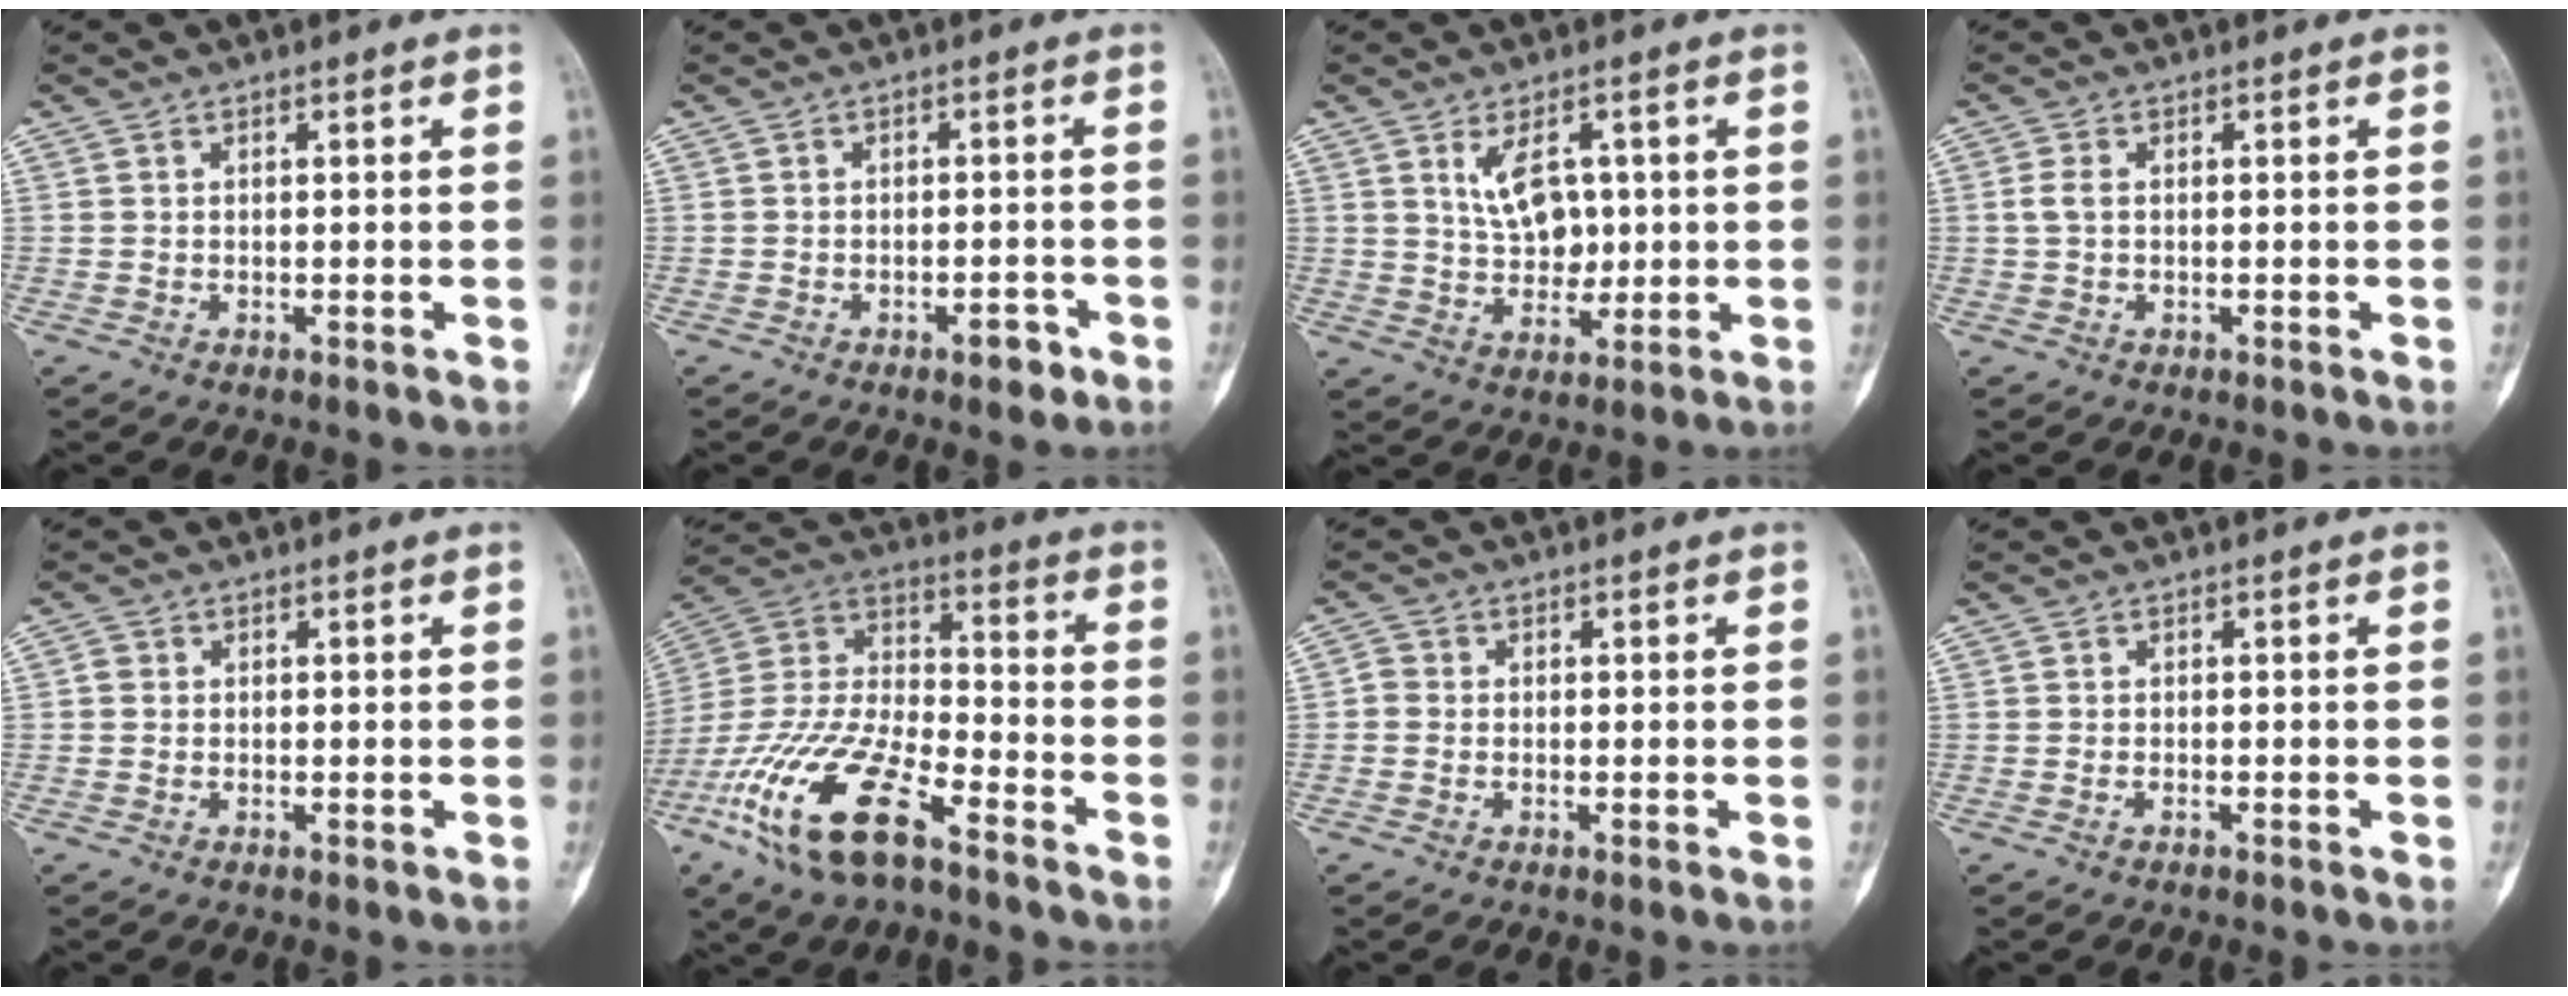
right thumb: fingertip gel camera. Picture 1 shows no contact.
{"total": 3.2, "force": [-1.9, 1.4, 2.2], "torque": [-0.020, 0.013, -0.024]}
{"total": 7.1, "force": [1.9, 4.4, 5.3], "torque": [-0.063, -0.012, 0.041]}
{"total": 2.1, "force": [0.2, 1.3, 1.7], "torque": [-0.043, 0.003, 0.003]}
{"total": 0.9, "force": [-0.2, 0.8, 0.4], "torque": [-0.001, 0.002, -0.007]}
{"total": 21.4, "force": [-12.1, 8.0, 15.6], "torque": [-0.336, 0.045, -0.234]}
{"total": 1.7, "force": [-0.6, 1.3, 0.8], "torque": [-0.008, 0.004, -0.020]}
{"total": 0.6, "force": [-0.4, 0.2, 0.3], "torque": [-0.008, 0.006, -0.007]}